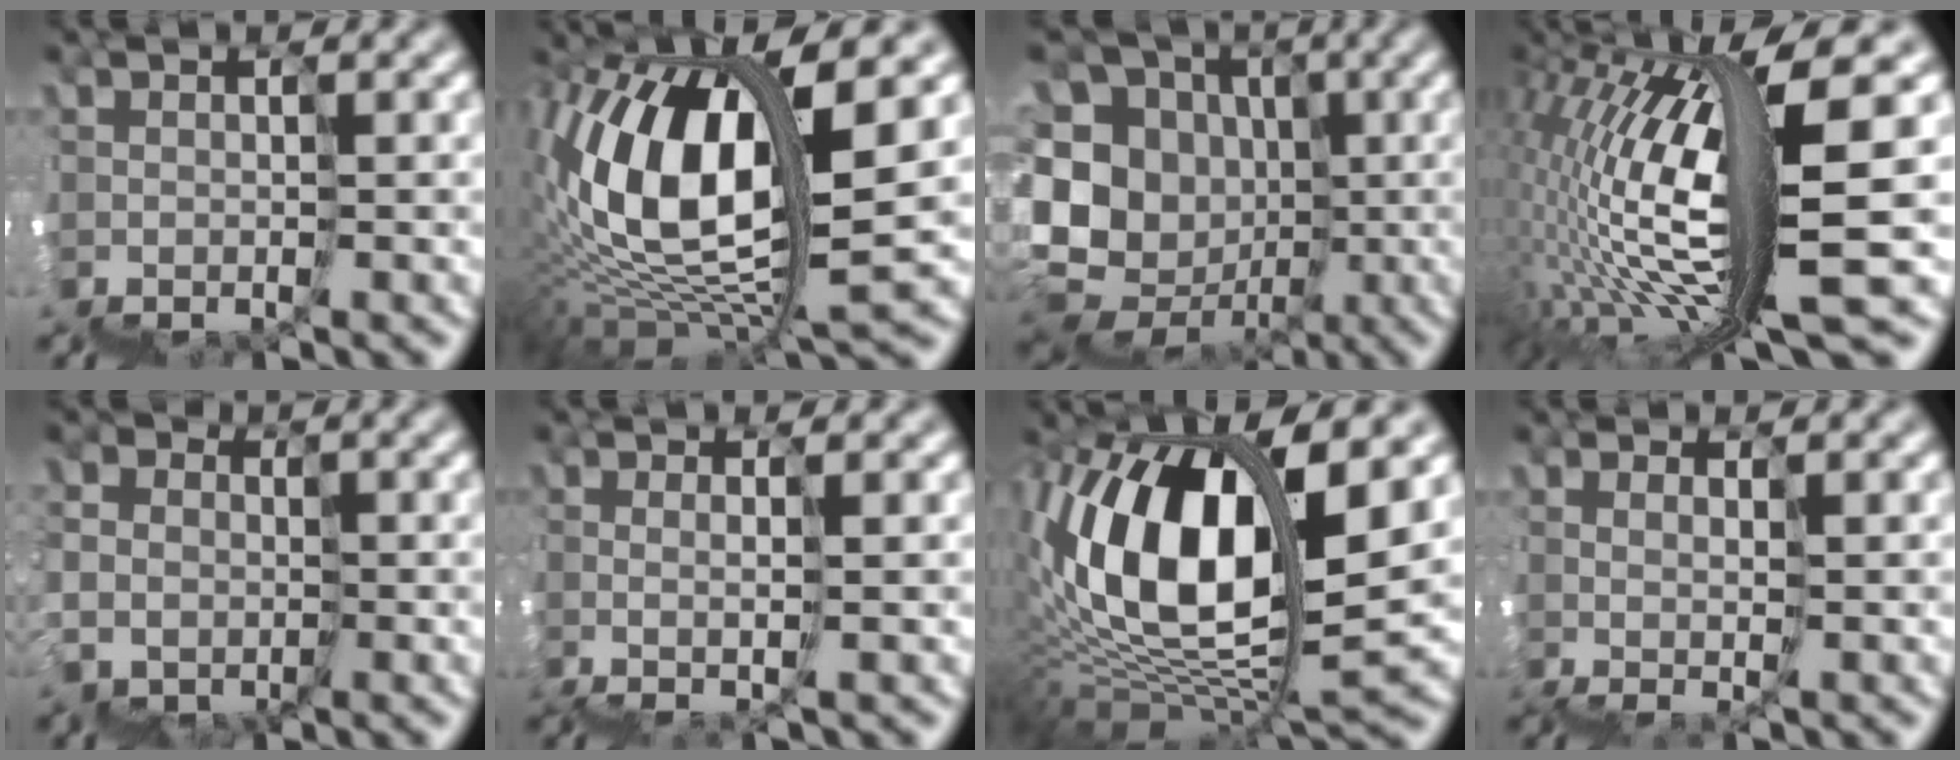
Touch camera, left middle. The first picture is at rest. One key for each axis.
{"total": 6.6, "fx": 2.8, "fy": 2.1, "fz": 5.6, "tx": -0.121, "ty": 0.017, "tz": 0.046}
{"total": 10.7, "fx": -2.0, "fy": 10.3, "fz": 2.1, "tx": -0.062, "ty": 0.031, "tz": -0.054}
{"total": 10.5, "fx": 0.9, "fy": 0.9, "fz": 10.4, "tx": -0.202, "ty": 0.022, "tz": 0.033}
{"total": 3.3, "fx": -0.4, "fy": 2.8, "fz": -1.7, "tx": 0.023, "ty": 0.001, "tz": -0.012}
{"total": 1.2, "fx": 0.7, "fy": -0.1, "fz": 0.9, "tx": 0.021, "ty": 0.023, "tz": 0.012}
{"total": 8.1, "fx": 2.7, "fy": 3.5, "fz": 6.8, "tx": -0.128, "ty": 0.019, "tz": 0.040}
{"total": 0.9, "fx": 0.5, "fy": -0.6, "fz": 0.4, "tx": 0.014, "ty": 0.013, "tz": 0.010}